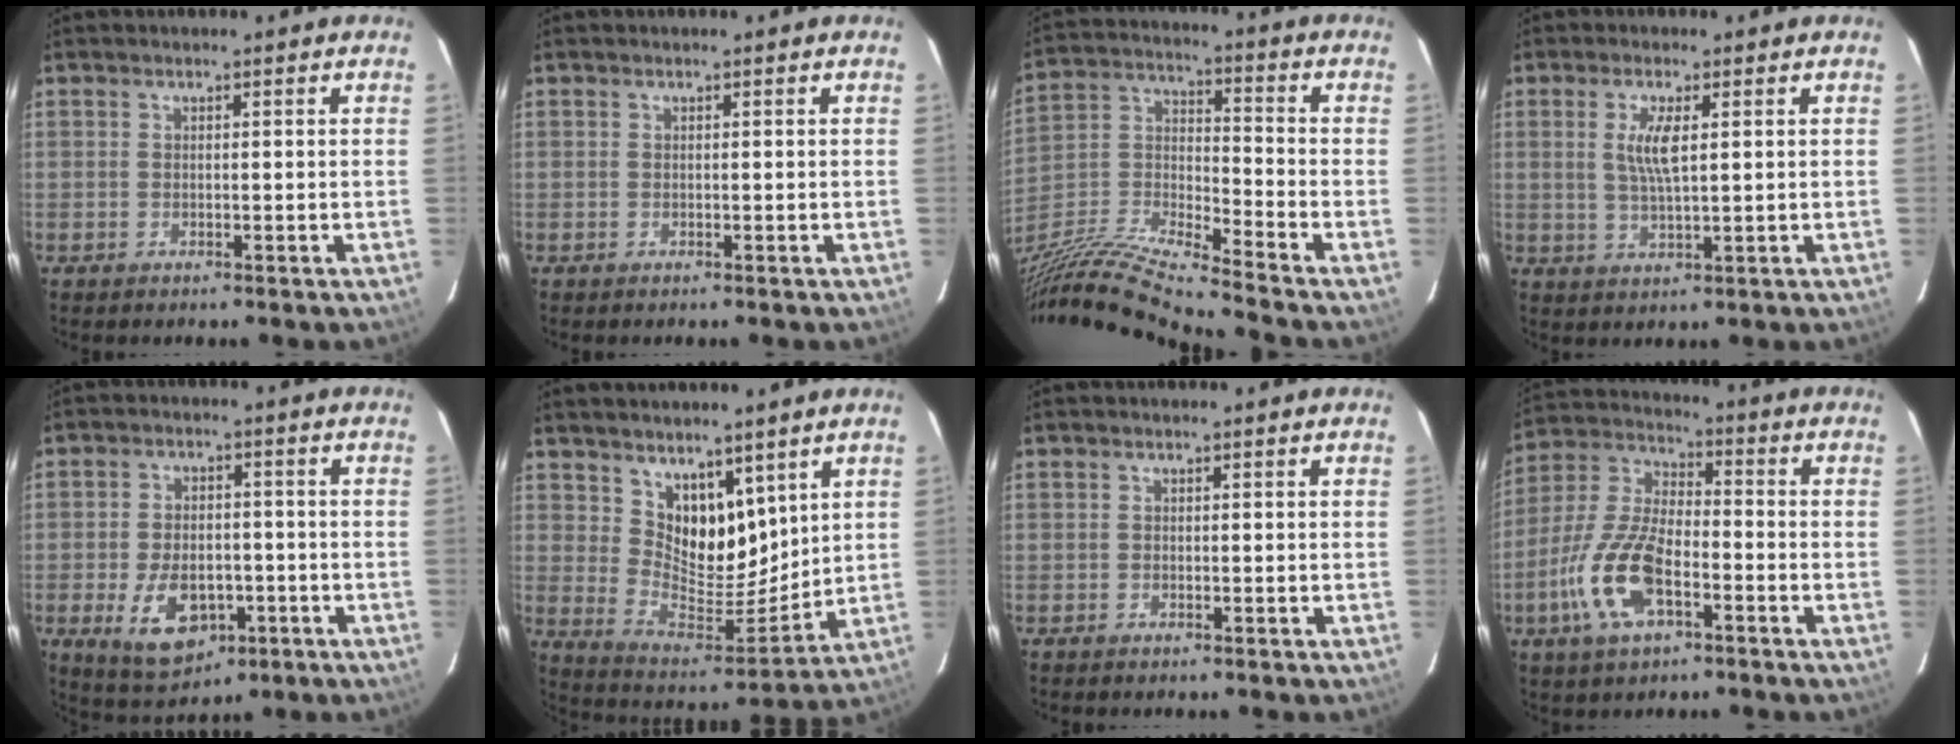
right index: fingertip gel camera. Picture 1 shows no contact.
{"total": 0.0}
{"total": 17.9, "force": [-14.9, 0.5, 9.8], "torque": [-0.197, -0.017, -0.284]}
{"total": 5.1, "force": [1.3, 1.1, 4.8], "torque": [-0.095, -0.002, 0.025]}
{"total": 11.2, "force": [-4.2, 7.1, 7.6], "torque": [-0.161, -0.007, -0.053]}
{"total": 12.1, "force": [7.6, 7.2, 6.1], "torque": [-0.097, -0.010, 0.152]}
{"total": 0.0}
{"total": 14.4, "force": [-6.0, 6.2, 11.5], "torque": [-0.256, -0.003, -0.117]}